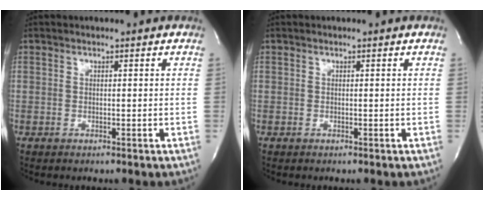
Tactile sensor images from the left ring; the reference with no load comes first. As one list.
[{"total": 0.0}]